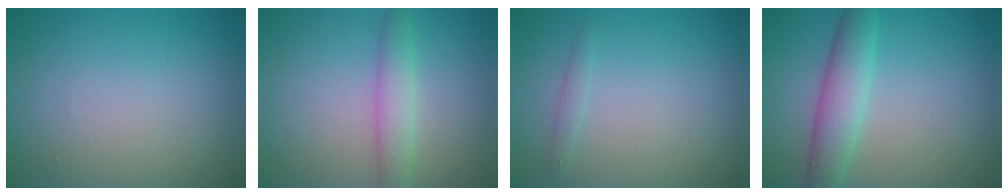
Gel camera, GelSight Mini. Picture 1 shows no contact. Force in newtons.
{"total": 2.6, "press": 2.6, "slide": 0.1}
{"total": 0.8, "press": 0.8, "slide": 0.1}
{"total": 4.0, "press": 4.0, "slide": 0.1}